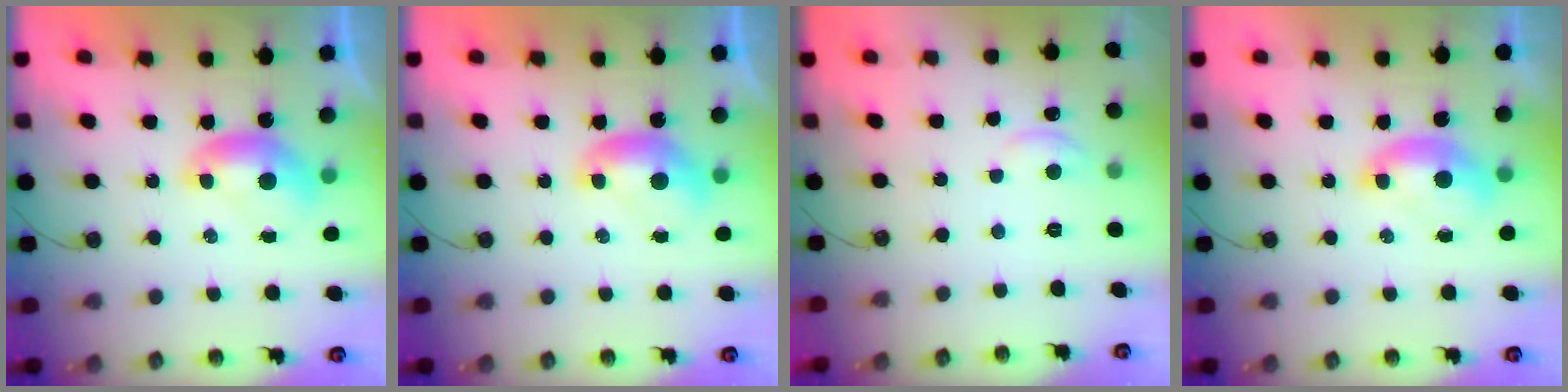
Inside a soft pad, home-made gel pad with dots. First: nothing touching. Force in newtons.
{"total": 0.0}
{"total": 2.6, "press": 2.6, "slide": 0.1}
{"total": 1.5, "press": 1.3, "slide": 0.7}